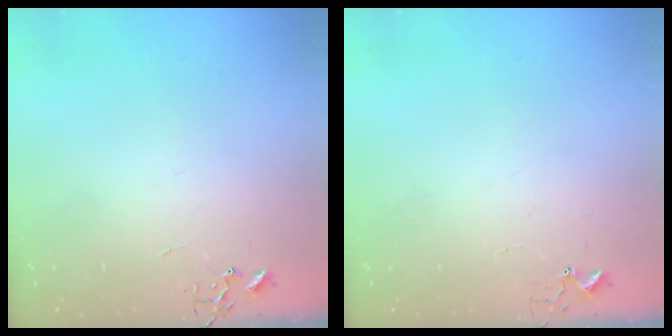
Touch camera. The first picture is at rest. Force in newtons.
{"total": 2.7, "press": 2.7, "slide": 0.3}